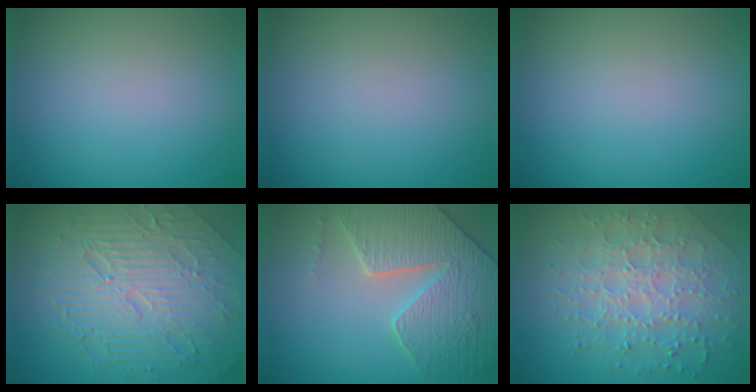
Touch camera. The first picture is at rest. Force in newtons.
{"total": 0.0}
{"total": 0.0}
{"total": 9.7, "press": 6.2, "slide": 7.4}
{"total": 6.4, "press": 5.5, "slide": 3.2}
{"total": 7.2, "press": 5.1, "slide": 5.1}